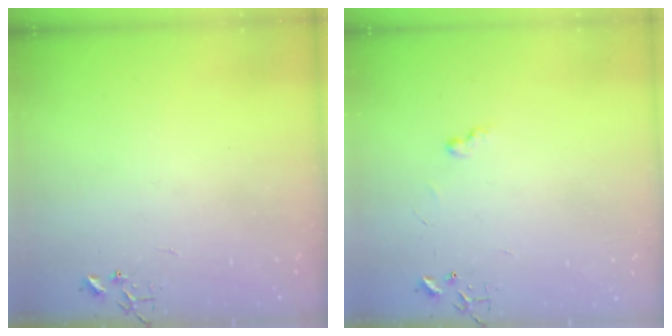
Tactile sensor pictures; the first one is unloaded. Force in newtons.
{"total": 5.2, "press": 5.2, "slide": 0.4}